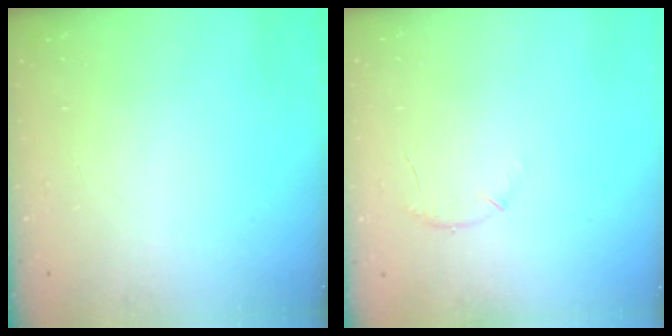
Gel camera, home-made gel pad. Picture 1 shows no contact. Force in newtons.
{"total": 6.9, "press": 6.7, "slide": 1.8}